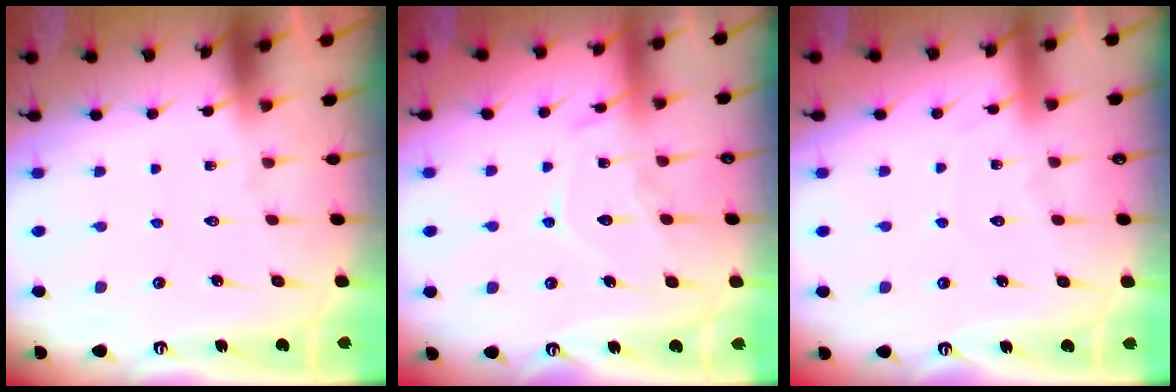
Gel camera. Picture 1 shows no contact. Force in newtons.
{"total": 11.5, "press": 11.4, "slide": 1.1}
{"total": 3.6, "press": 3.6, "slide": 0.5}